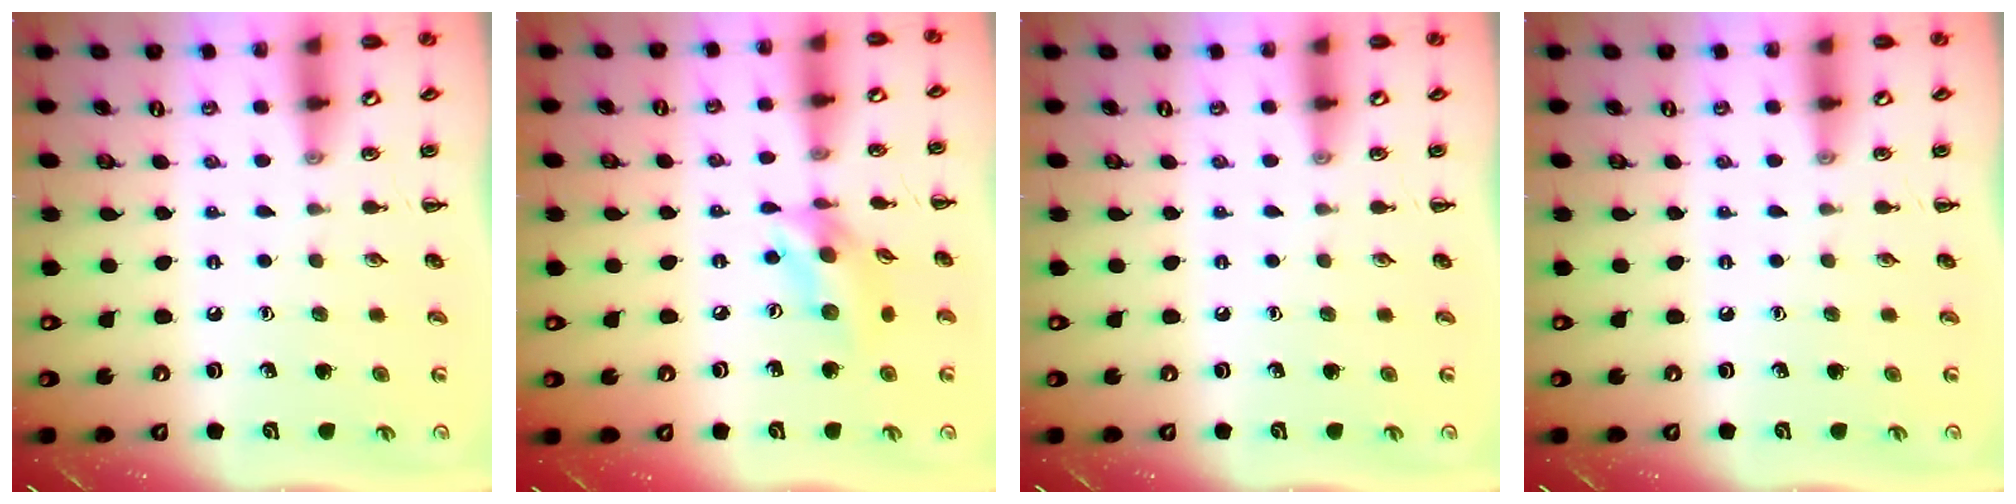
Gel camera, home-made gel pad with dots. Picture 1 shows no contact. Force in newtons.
{"total": 10.7, "press": 10.6, "slide": 1.8}
{"total": 0.0}
{"total": 0.0}